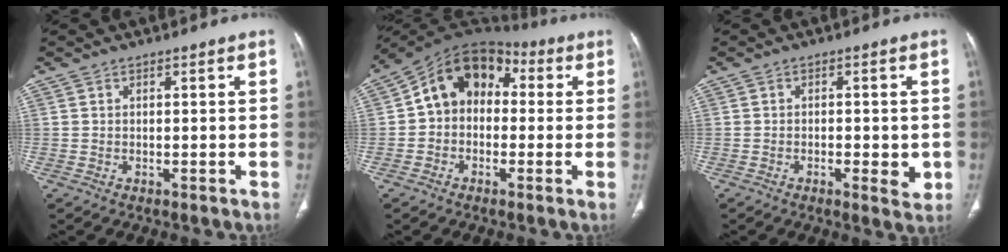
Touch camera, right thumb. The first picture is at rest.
{"total": 12.1, "force": [0.9, 9.4, 7.6], "torque": [-0.093, 0.047, -0.001]}
{"total": 4.3, "force": [-1.1, 1.7, 3.8], "torque": [-0.047, -0.005, -0.013]}